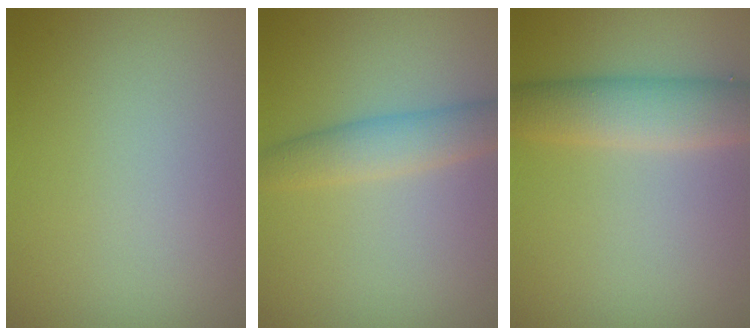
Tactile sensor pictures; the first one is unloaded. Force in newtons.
{"total": 3.3, "press": 3.3, "slide": 0.0}
{"total": 4.8, "press": 4.8, "slide": 0.1}